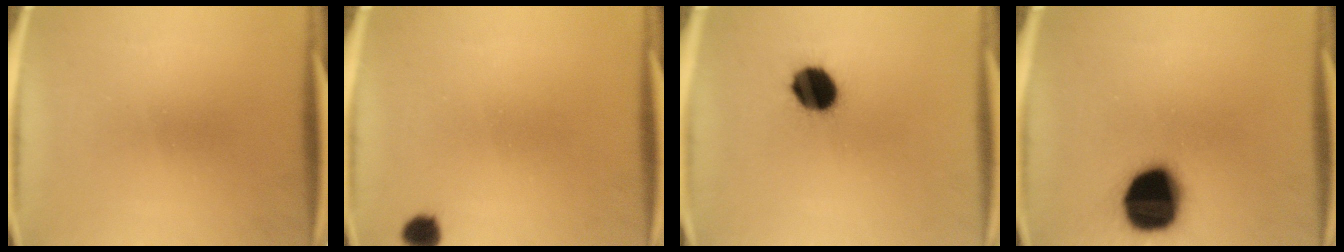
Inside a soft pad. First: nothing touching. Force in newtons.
{"total": 2.8}
{"total": 10.8}
{"total": 19.8}